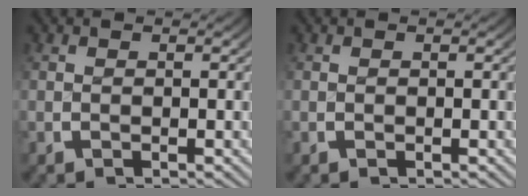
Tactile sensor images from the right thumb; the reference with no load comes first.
{"total": 0.0}